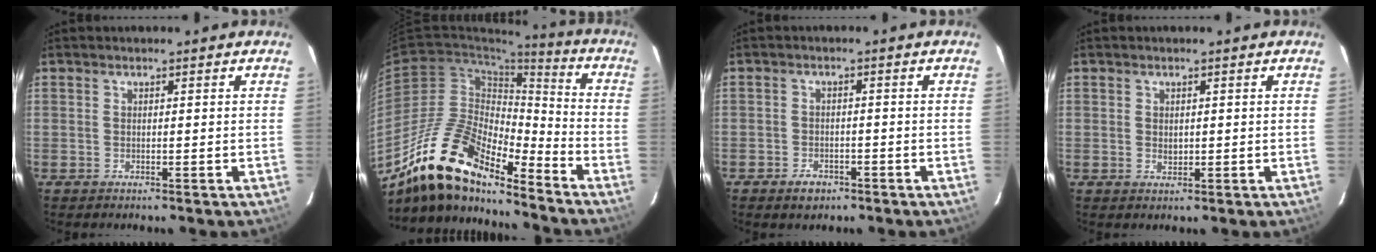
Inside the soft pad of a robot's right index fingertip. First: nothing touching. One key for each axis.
{"total": 19.4, "fx": -15.5, "fy": 5.6, "fz": 10.4, "tx": -0.188, "ty": -0.007, "tz": -0.292}
{"total": 3.8, "fx": -2.5, "fy": 2.5, "fz": 1.3, "tx": -0.032, "ty": 0.008, "tz": -0.037}
{"total": 1.5, "fx": 0.0, "fy": 1.2, "fz": 0.9, "tx": -0.012, "ty": 0.000, "tz": 0.003}